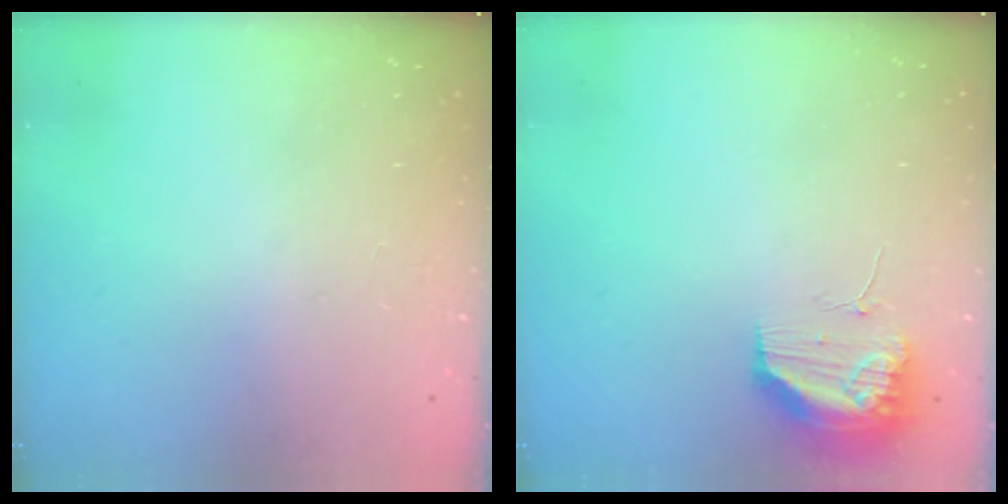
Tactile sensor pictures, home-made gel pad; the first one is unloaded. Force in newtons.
{"total": 19.1, "press": 13.1, "slide": 13.9}